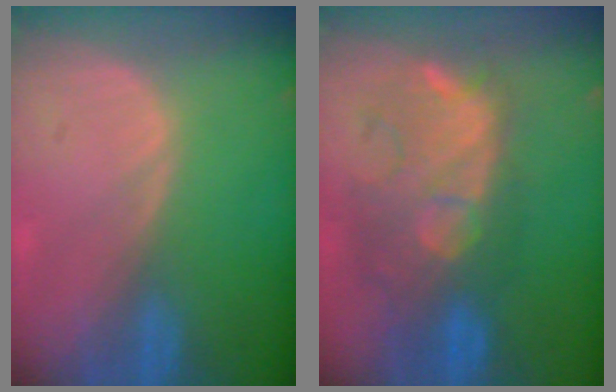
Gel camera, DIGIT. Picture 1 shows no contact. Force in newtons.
{"total": 10.7, "press": 10.0, "slide": 3.7}